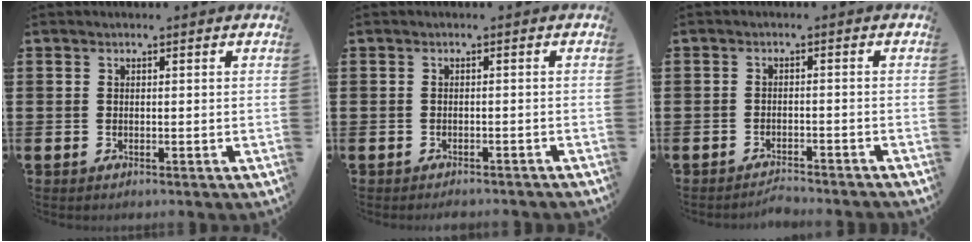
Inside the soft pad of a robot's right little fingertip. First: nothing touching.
{"total": 0.9, "force": [-0.9, 0.0, 0.1], "torque": [-0.004, 0.000, -0.018]}
{"total": 1.8, "force": [-1.7, -0.1, 0.1], "torque": [-0.006, 0.004, -0.035]}